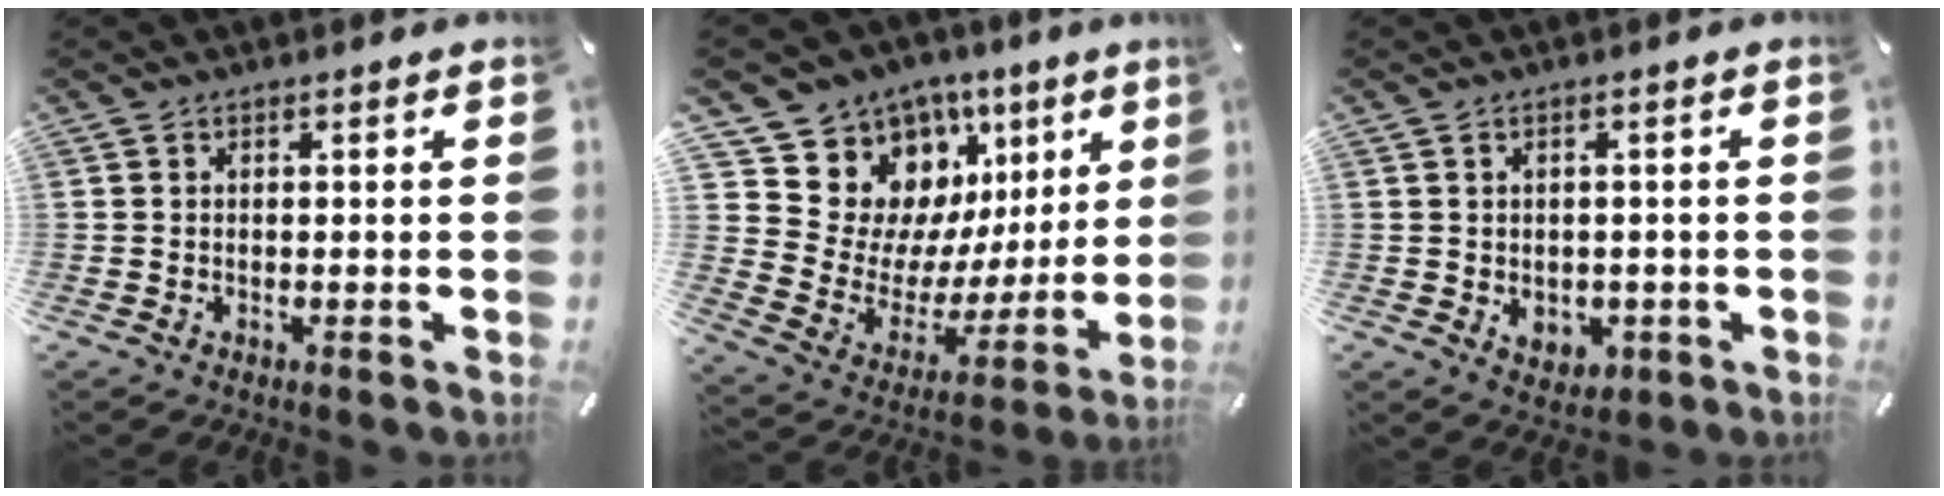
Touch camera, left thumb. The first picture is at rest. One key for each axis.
{"total": 13.8, "fx": 8.2, "fy": 10.7, "fz": 2.8, "tx": -0.048, "ty": -0.092, "tz": 0.160}
{"total": 3.9, "fx": -0.7, "fy": 3.4, "fz": 1.8, "tx": -0.012, "ty": 0.000, "tz": -0.012}